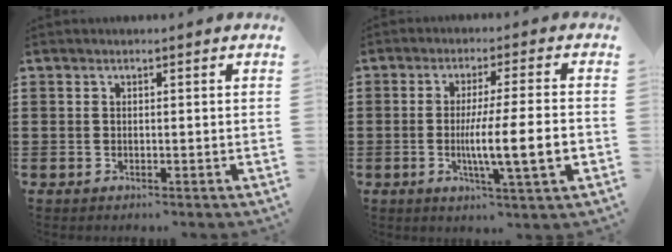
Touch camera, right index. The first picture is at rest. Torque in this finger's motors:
{"motor_torque": [2.14, 0.00, 0.57, 0.18]}